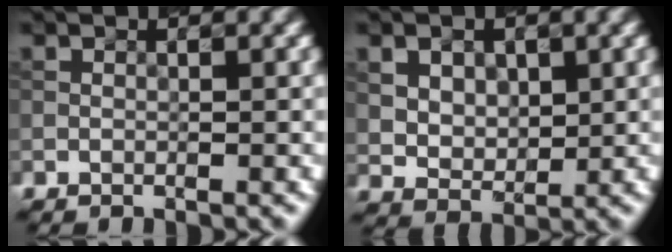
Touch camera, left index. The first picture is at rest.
{"total": 4.2, "force": [1.7, 2.9, 2.5], "torque": [-0.051, 0.006, 0.032]}